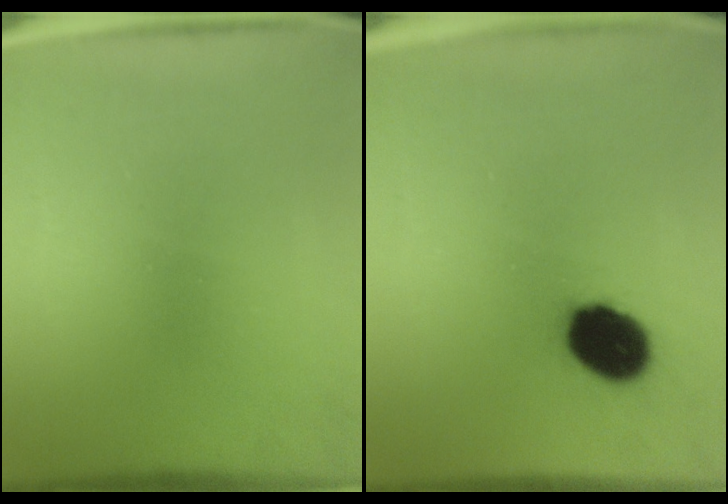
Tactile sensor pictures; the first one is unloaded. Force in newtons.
{"total": 11.6}